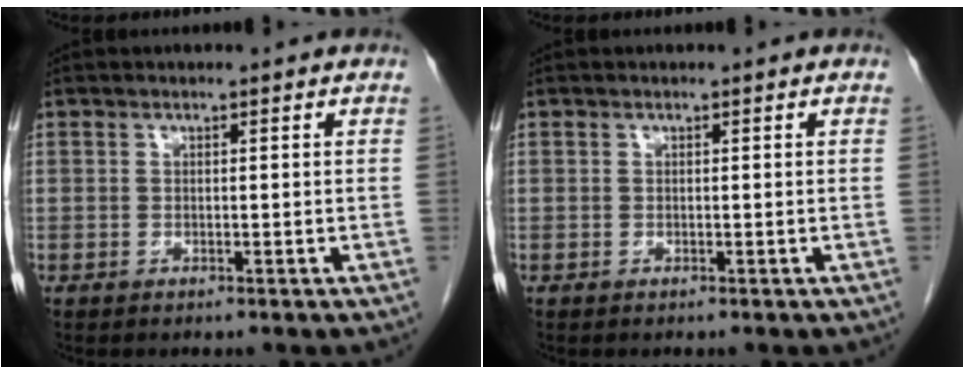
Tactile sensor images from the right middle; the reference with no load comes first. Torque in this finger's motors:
{"motor_torque": [0.07, -0.25, 0.03, 0.00]}